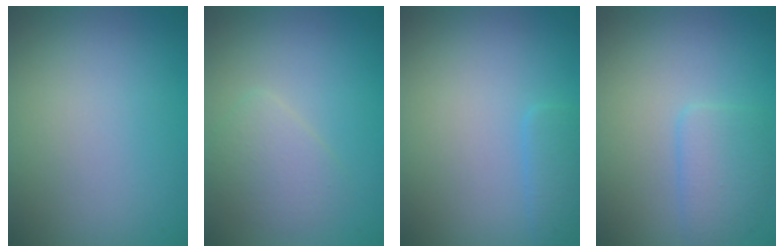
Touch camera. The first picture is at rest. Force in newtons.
{"total": 2.6, "press": 2.6, "slide": 0.0}
{"total": 1.6, "press": 1.6, "slide": 0.0}
{"total": 2.5, "press": 2.5, "slide": 0.1}